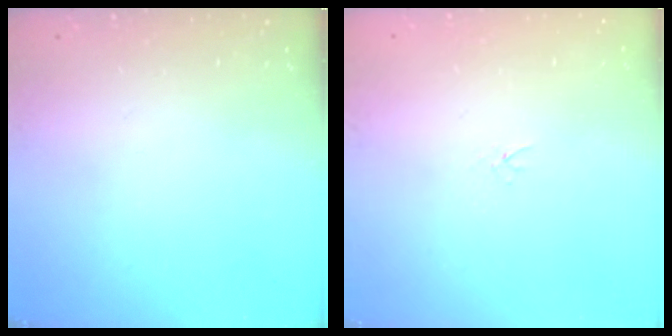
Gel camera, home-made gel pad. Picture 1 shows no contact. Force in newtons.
{"total": 1.6, "press": 1.6, "slide": 0.2}